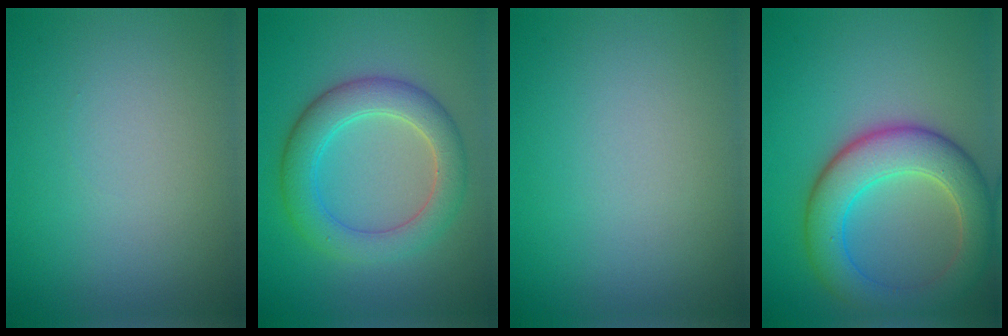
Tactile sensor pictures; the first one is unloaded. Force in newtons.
{"total": 5.4, "press": 5.4, "slide": 0.2}
{"total": 0.0}
{"total": 7.0, "press": 6.9, "slide": 0.3}